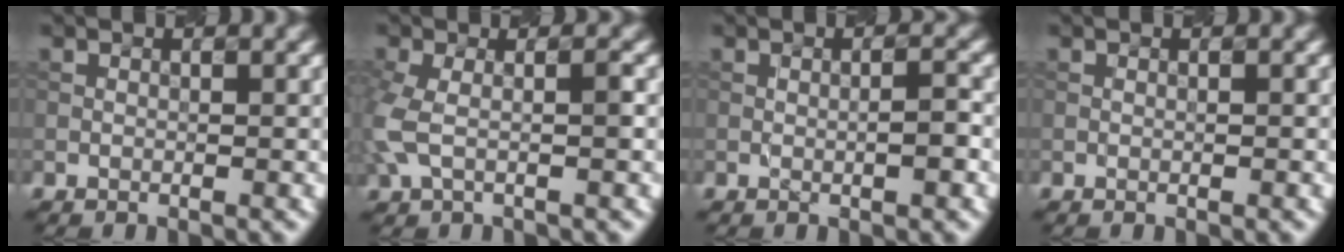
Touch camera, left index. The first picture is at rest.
{"total": 3.8, "force": [-0.4, 1.6, 3.4], "torque": [-0.088, -0.002, -0.011]}
{"total": 2.0, "force": [-0.2, 0.3, 2.0], "torque": [-0.033, 0.002, -0.005]}
{"total": 0.0}